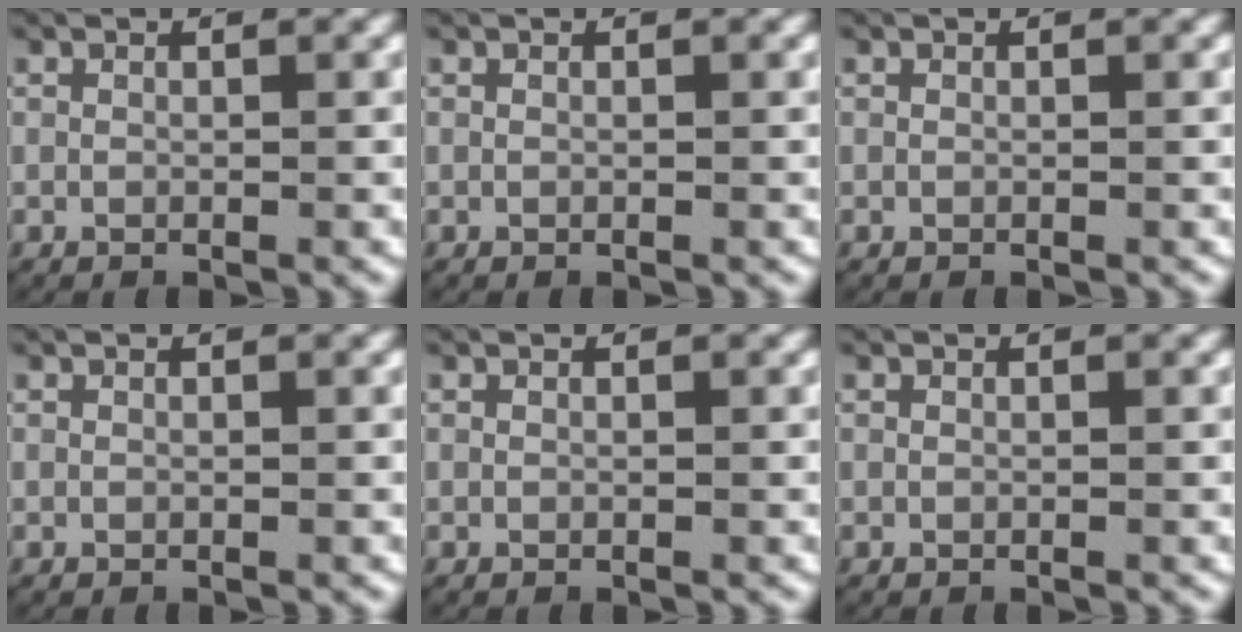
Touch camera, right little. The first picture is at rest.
{"total": 0.0}
{"total": 0.0}
{"total": 0.0}
{"total": 0.0}
{"total": 0.0}